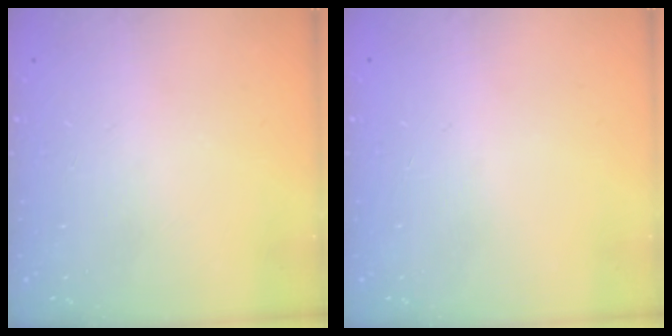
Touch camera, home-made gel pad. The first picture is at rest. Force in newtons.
{"total": 0.7, "press": 0.7, "slide": 0.2}